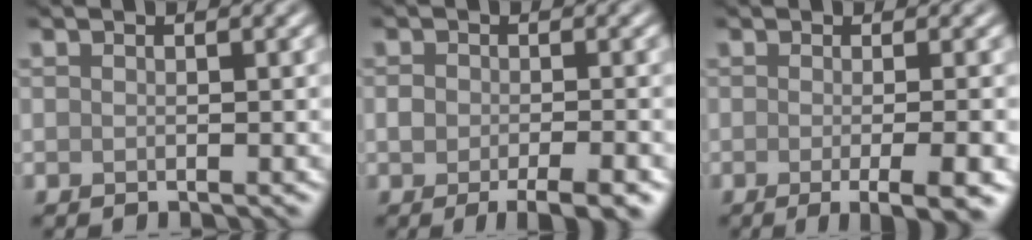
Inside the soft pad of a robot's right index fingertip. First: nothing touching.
{"total": 4.5, "force": [-2.2, 1.7, 3.5], "torque": [-0.052, -0.003, -0.035]}
{"total": 6.1, "force": [-1.5, 1.8, 5.6], "torque": [-0.057, -0.010, -0.016]}